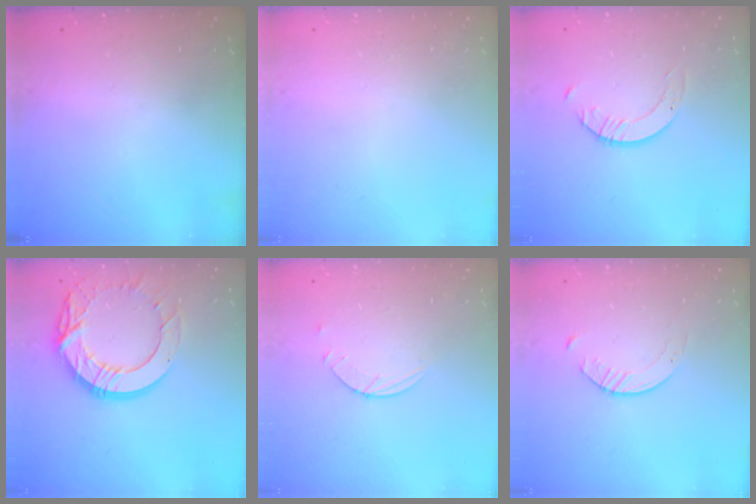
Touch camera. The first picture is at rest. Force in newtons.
{"total": 0.0}
{"total": 2.1, "press": 2.1, "slide": 0.2}
{"total": 16.0, "press": 15.9, "slide": 1.4}
{"total": 2.5, "press": 2.4, "slide": 0.3}
{"total": 2.1, "press": 2.0, "slide": 0.3}